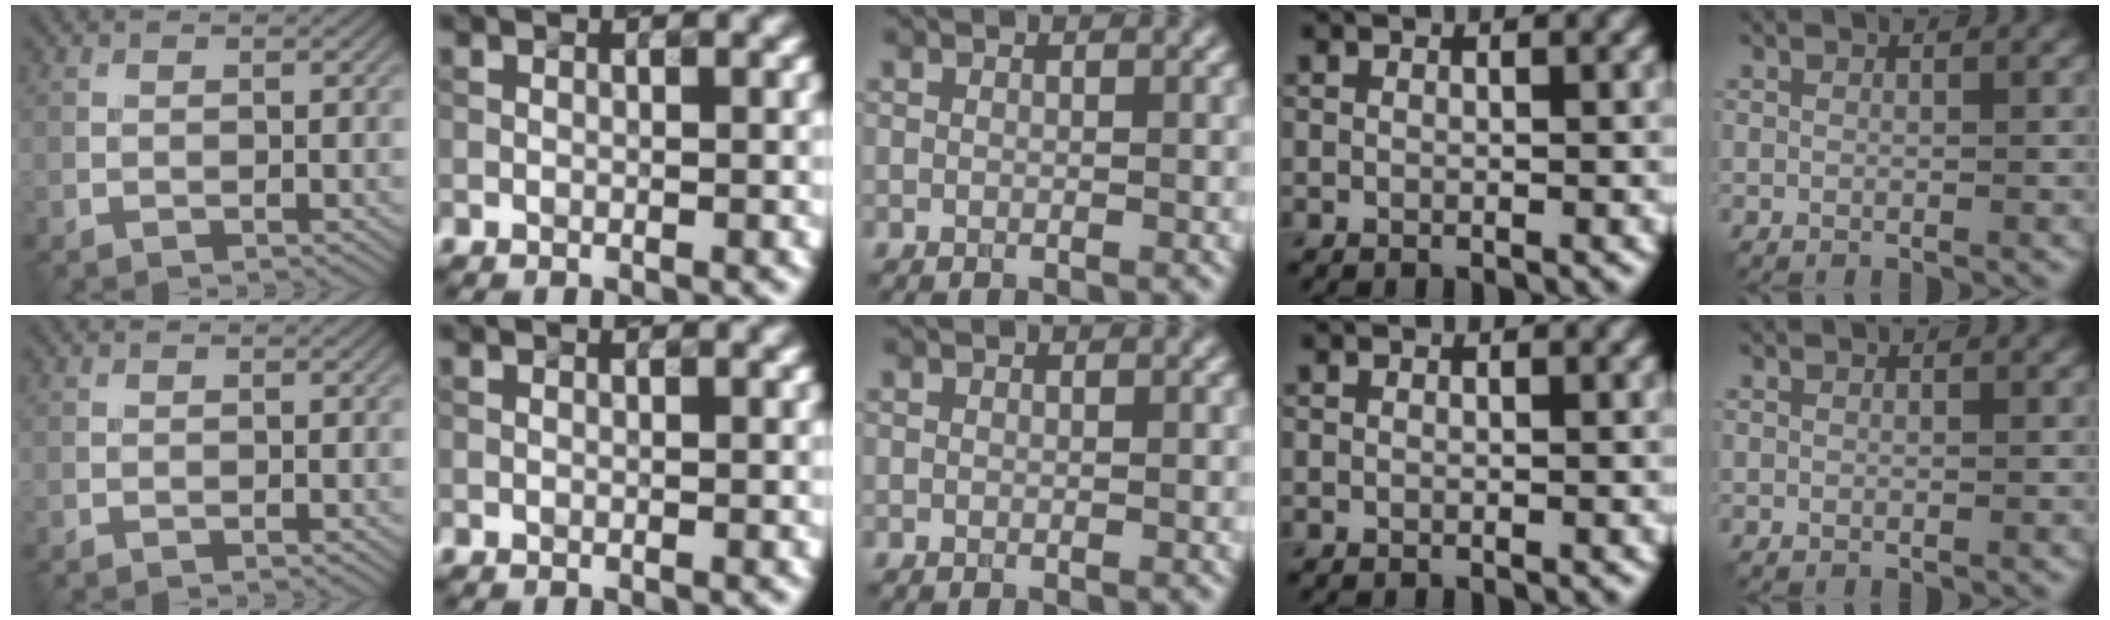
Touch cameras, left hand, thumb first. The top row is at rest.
{}